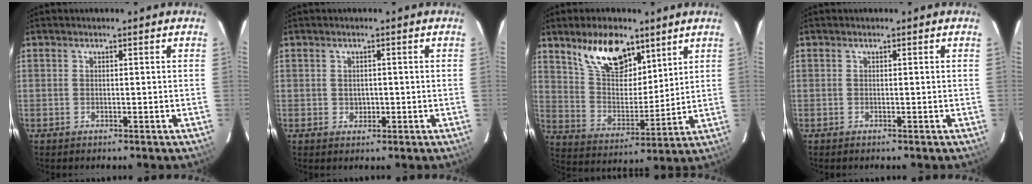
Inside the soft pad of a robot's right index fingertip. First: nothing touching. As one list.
[{"total": 1.7, "force": [-0.1, 1.6, 0.5], "torque": [-0.005, 0.004, 0.002]}, {"total": 14.4, "force": [9.3, 6.8, 8.6], "torque": [-0.153, 0.009, 0.177]}, {"total": 0.0}]